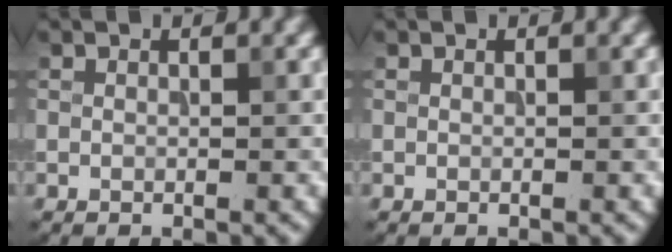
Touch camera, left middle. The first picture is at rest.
{"total": 0.0}